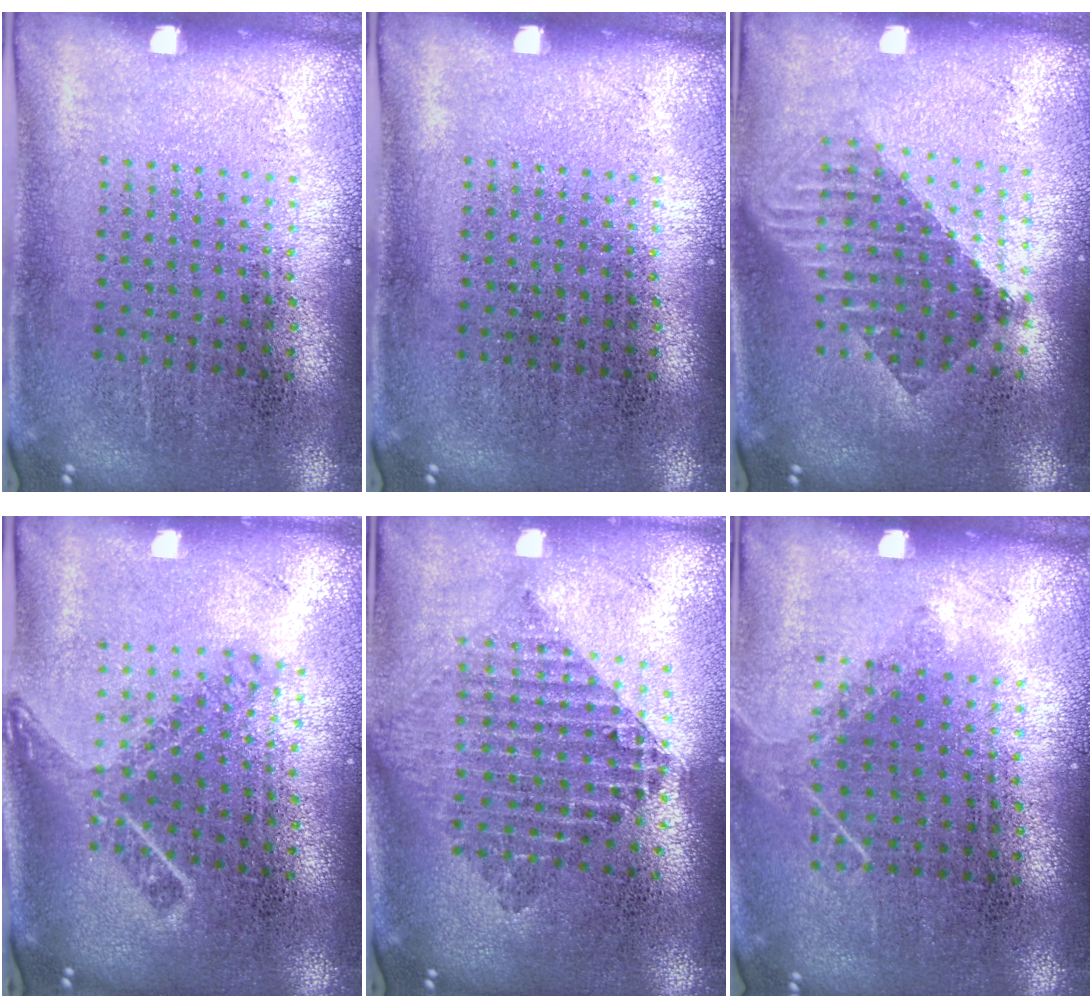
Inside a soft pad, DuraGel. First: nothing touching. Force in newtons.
{"total": 0.0}
{"total": 1.6, "press": 1.4, "slide": 0.9}
{"total": 1.8, "press": 1.3, "slide": 1.3}
{"total": 2.1, "press": 1.7, "slide": 1.2}
{"total": 1.0, "press": 0.9, "slide": 0.2}